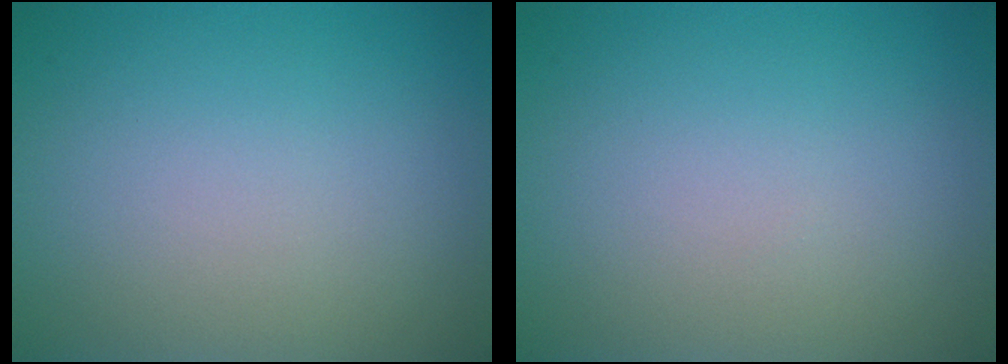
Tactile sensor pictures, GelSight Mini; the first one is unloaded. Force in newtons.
{"total": 0.0}